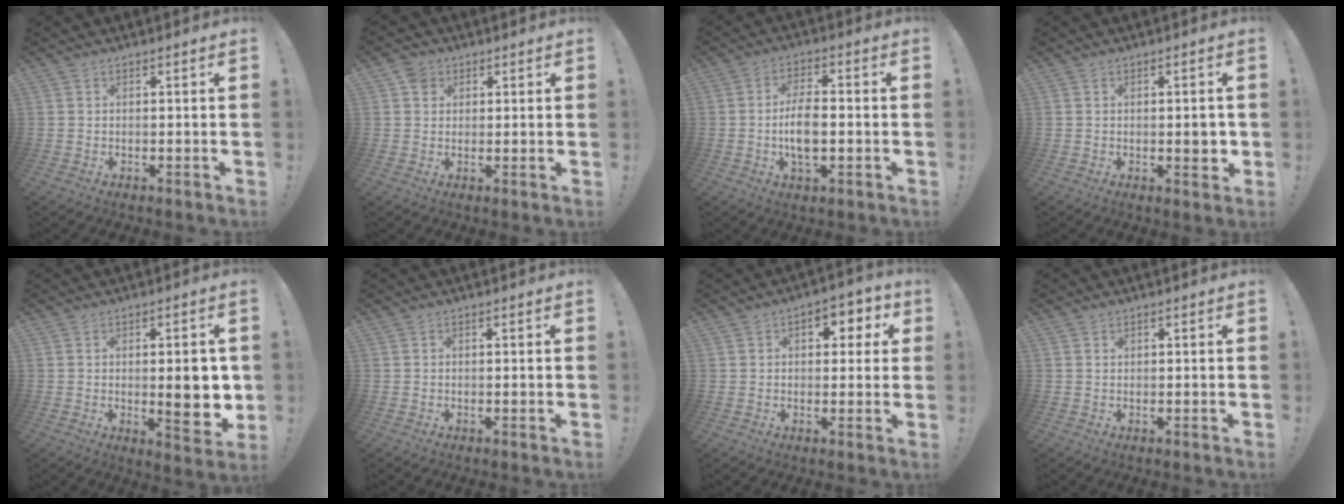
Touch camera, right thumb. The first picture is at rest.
{"total": 3.9, "force": [1.7, 3.2, 1.4], "torque": [-0.012, 0.000, 0.030]}
{"total": 8.5, "force": [-1.5, 3.8, 7.4], "torque": [-0.152, 0.002, -0.028]}
{"total": 3.7, "force": [-0.1, 1.4, 3.4], "torque": [-0.034, -0.003, -0.006]}
{"total": 11.1, "force": [0.1, 3.3, 10.5], "torque": [-0.117, -0.016, -0.001]}
{"total": 0.0}
{"total": 6.1, "force": [1.8, 4.3, 3.9], "torque": [-0.027, -0.011, 0.023]}
{"total": 0.6, "force": [0.5, 0.3, 0.1], "torque": [0.006, -0.004, 0.008]}